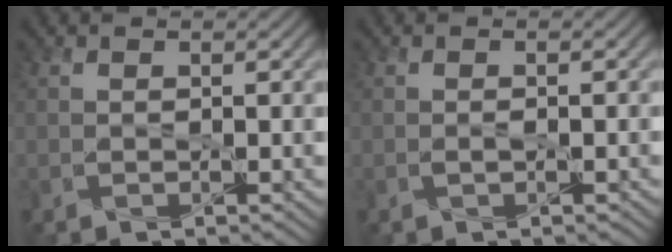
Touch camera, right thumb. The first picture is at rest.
{"total": 0.7, "force": [-0.2, 0.2, 0.7], "torque": [-0.014, -0.001, -0.002]}